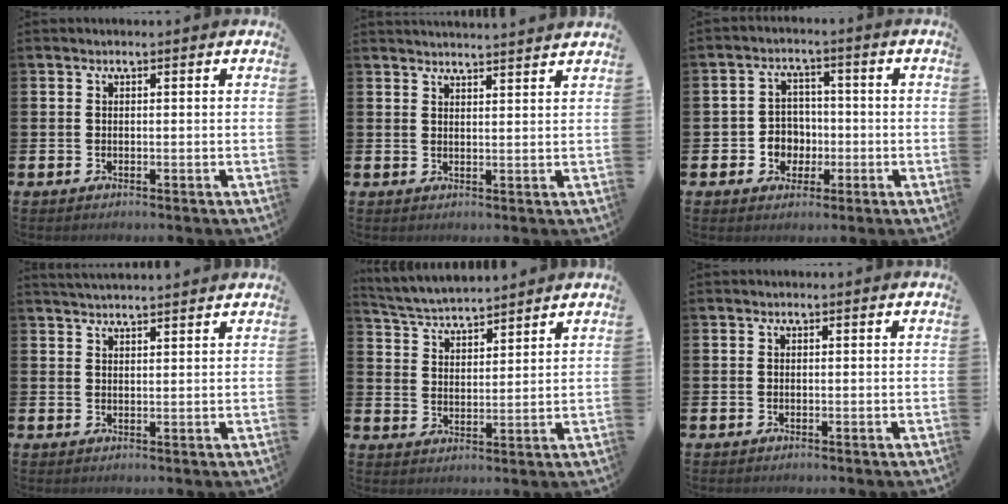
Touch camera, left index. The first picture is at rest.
{"total": 2.9, "force": [2.9, -0.4, -0.1], "torque": [-0.004, -0.018, 0.053]}
{"total": 4.1, "force": [-0.6, 4.0, 0.9], "torque": [-0.025, 0.000, -0.018]}
{"total": 2.7, "force": [2.7, -0.1, 0.1], "torque": [-0.008, -0.013, 0.050]}
{"total": 4.5, "force": [4.5, 0.5, 0.2], "torque": [-0.029, -0.029, 0.080]}
{"total": 0.0}